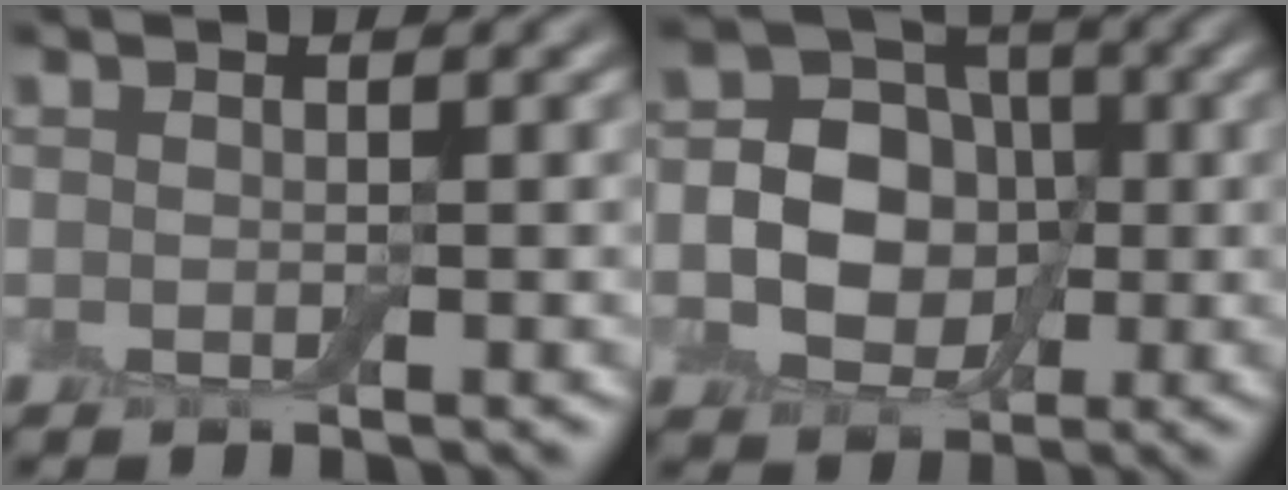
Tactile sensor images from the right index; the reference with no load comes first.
{"total": 6.8, "force": [-0.4, 5.6, 3.8], "torque": [-0.041, 0.004, -0.027]}